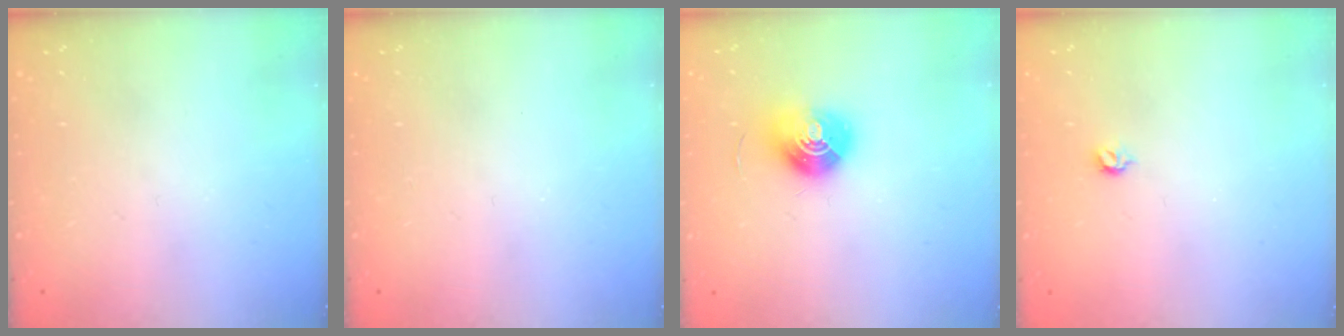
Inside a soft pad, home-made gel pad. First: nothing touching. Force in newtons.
{"total": 0.0}
{"total": 10.3, "press": 10.3, "slide": 0.5}
{"total": 3.9, "press": 3.8, "slide": 0.7}